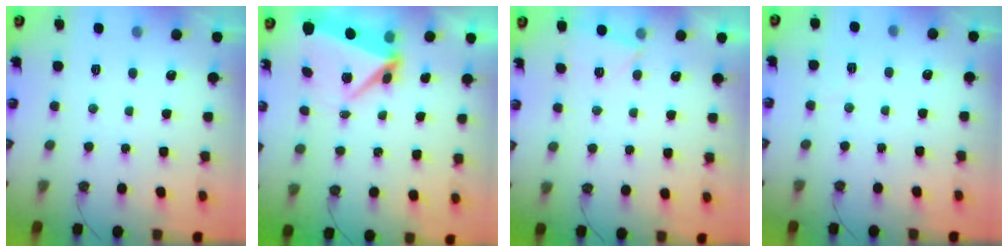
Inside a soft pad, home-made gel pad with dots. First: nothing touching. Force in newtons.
{"total": 6.3, "press": 5.9, "slide": 2.2}
{"total": 1.9, "press": 1.8, "slide": 0.6}
{"total": 2.9, "press": 2.8, "slide": 0.7}